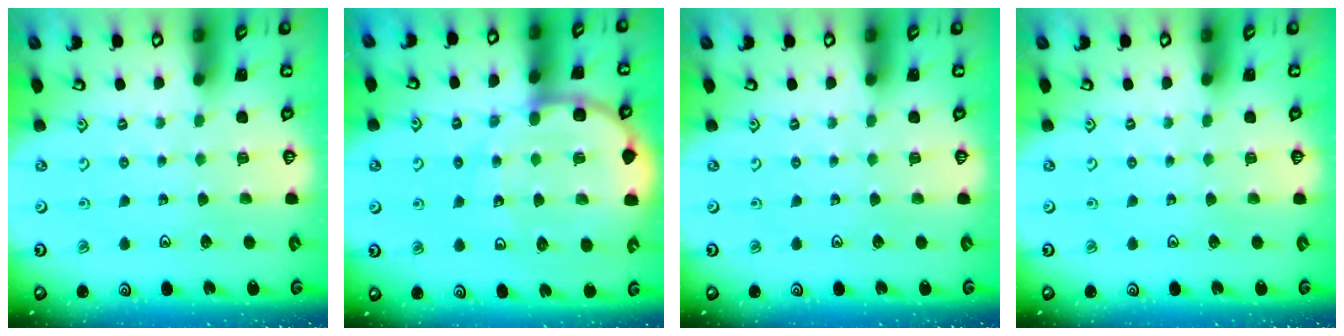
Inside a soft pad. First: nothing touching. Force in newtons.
{"total": 13.7, "press": 13.4, "slide": 3.0}
{"total": 0.0}
{"total": 0.0}